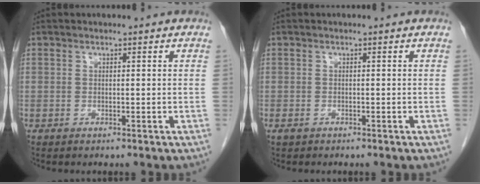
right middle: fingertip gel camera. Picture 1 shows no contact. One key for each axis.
{"total": 0.7, "fx": -0.5, "fy": 0.5, "fz": 0.3, "tx": -0.009, "ty": 0.001, "tz": -0.006}